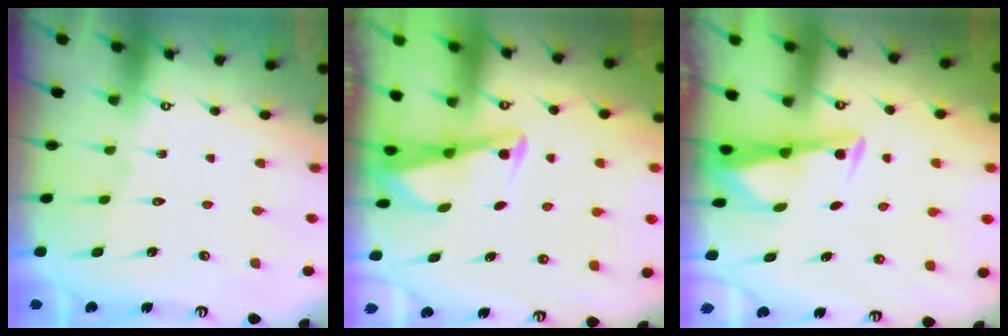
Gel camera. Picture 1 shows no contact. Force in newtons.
{"total": 2.9, "press": 2.8, "slide": 0.4}
{"total": 3.0, "press": 3.0, "slide": 0.3}